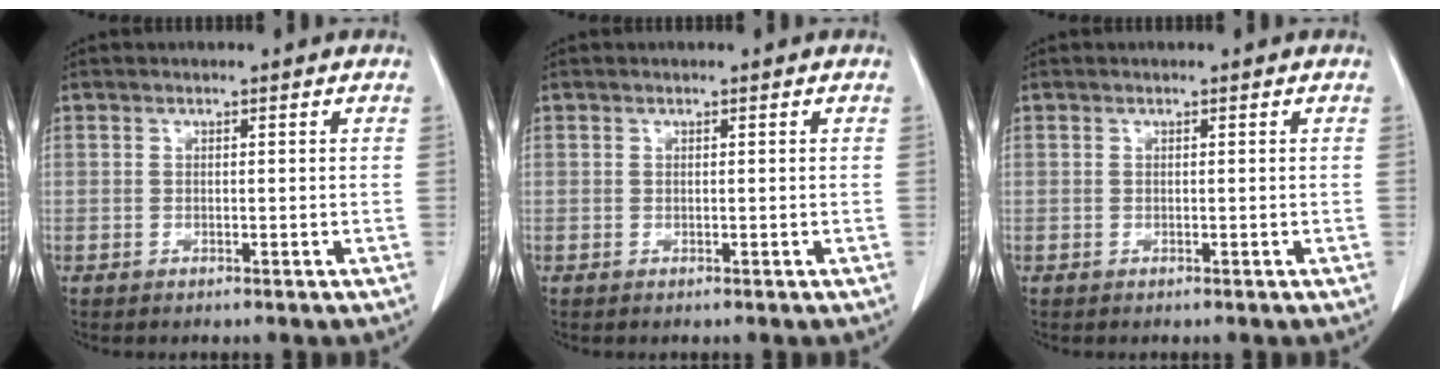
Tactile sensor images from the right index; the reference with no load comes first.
{"total": 0.0}
{"total": 0.0}